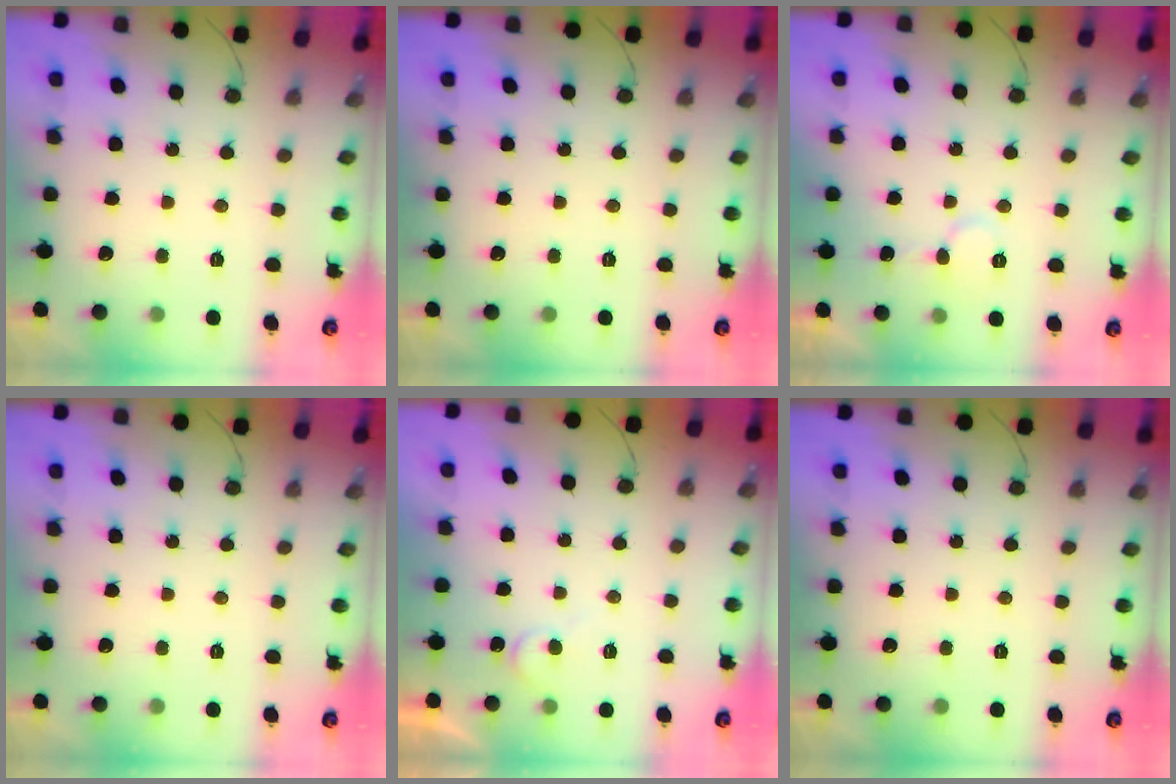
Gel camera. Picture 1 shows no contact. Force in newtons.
{"total": 0.0}
{"total": 5.8, "press": 5.7, "slide": 0.6}
{"total": 0.0}
{"total": 4.6, "press": 4.5, "slide": 0.5}
{"total": 0.0}